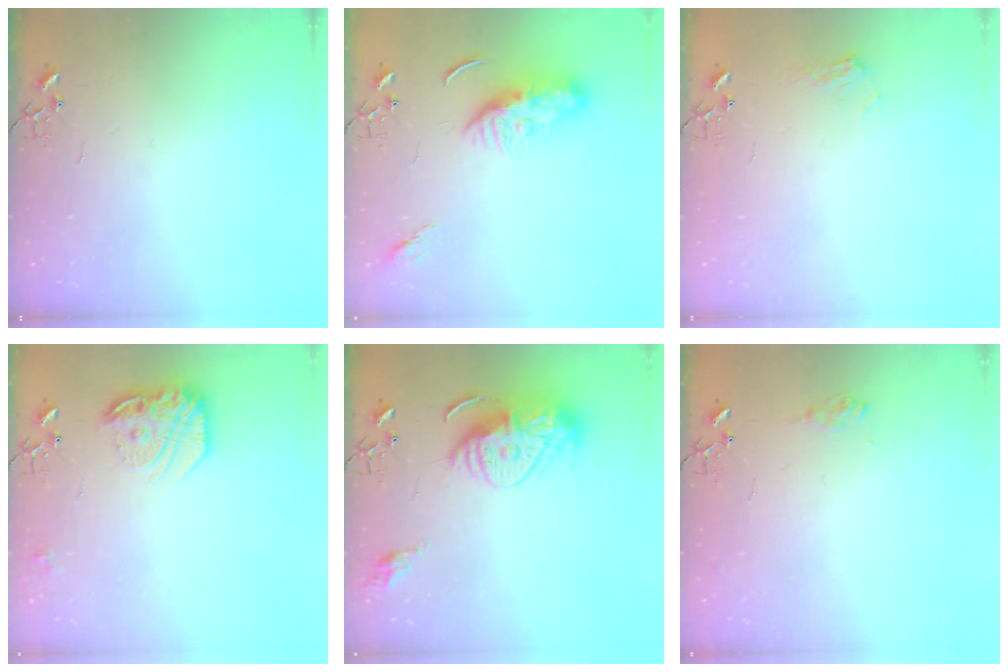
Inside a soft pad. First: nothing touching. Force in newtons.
{"total": 10.3, "press": 10.2, "slide": 0.9}
{"total": 7.2, "press": 7.2, "slide": 0.8}
{"total": 17.3, "press": 17.2, "slide": 1.2}
{"total": 15.5, "press": 15.4, "slide": 1.4}
{"total": 8.0, "press": 8.0, "slide": 1.0}